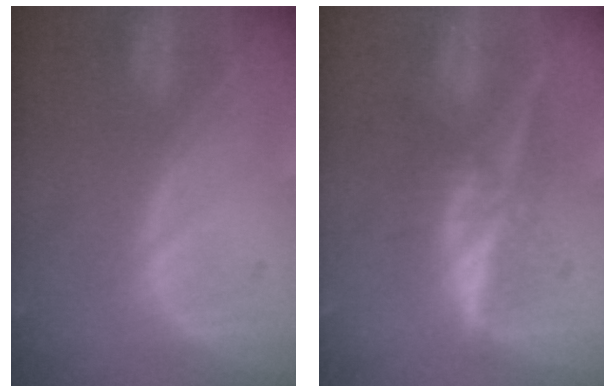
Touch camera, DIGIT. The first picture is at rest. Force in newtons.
{"total": 6.1, "press": 5.7, "slide": 2.1}